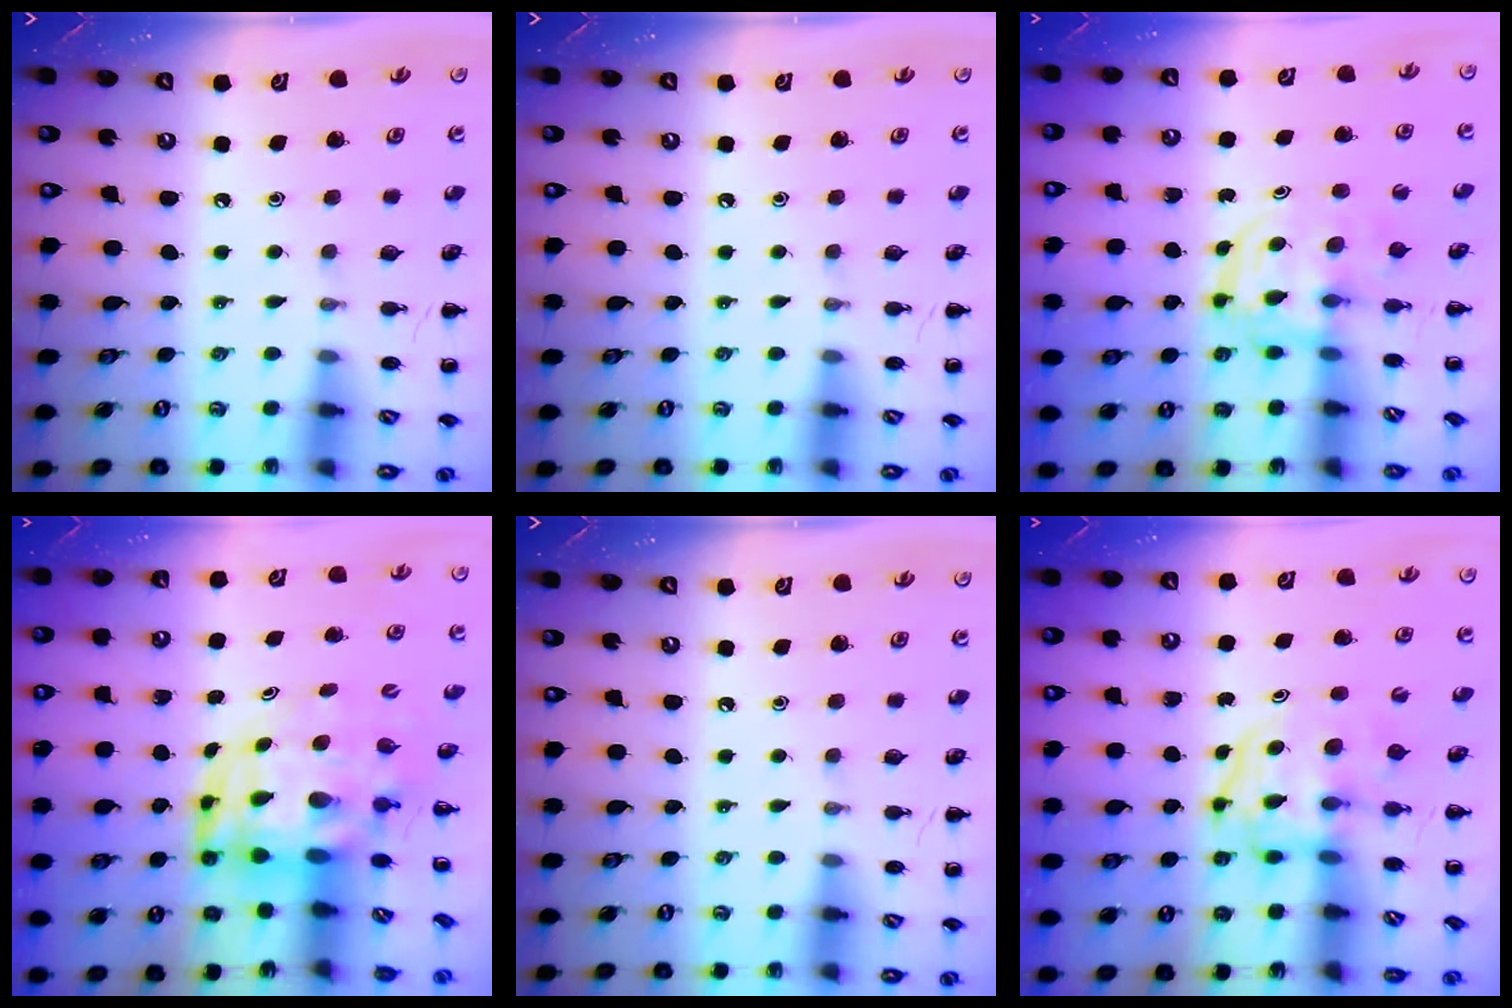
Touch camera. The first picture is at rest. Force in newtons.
{"total": 0.0}
{"total": 3.1, "press": 3.1, "slide": 0.3}
{"total": 6.4, "press": 6.2, "slide": 1.6}
{"total": 0.0}
{"total": 3.9, "press": 3.8, "slide": 0.6}